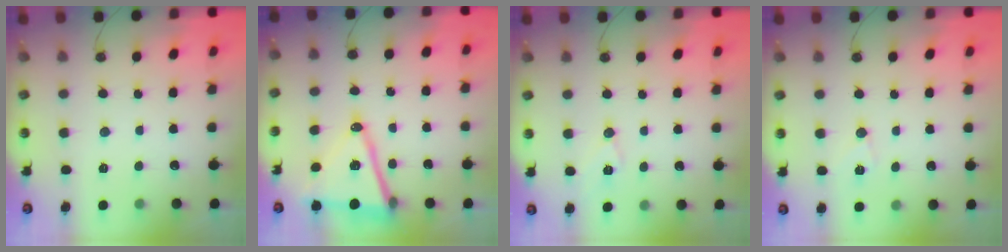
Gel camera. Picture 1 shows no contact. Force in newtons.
{"total": 15.6, "press": 15.1, "slide": 3.9}
{"total": 7.3, "press": 6.1, "slide": 4.0}
{"total": 6.1, "press": 5.6, "slide": 2.5}